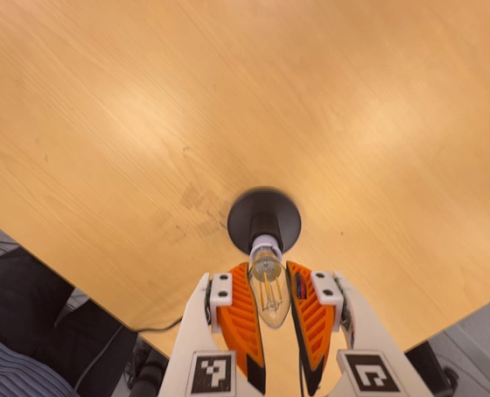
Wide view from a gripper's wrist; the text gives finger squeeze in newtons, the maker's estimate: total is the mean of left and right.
{"total": 21.3, "left": 25.1, "right": 17.4}